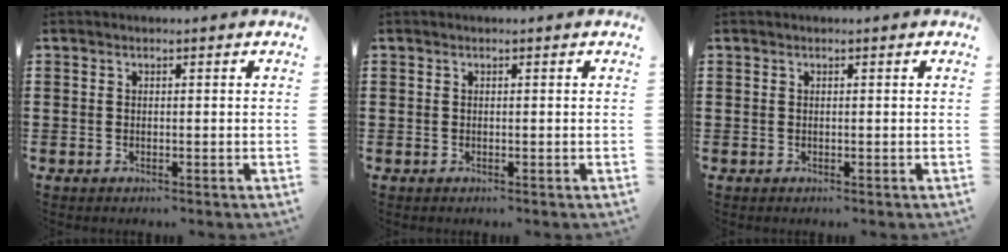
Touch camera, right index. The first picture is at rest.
{"total": 0.0}
{"total": 0.0}